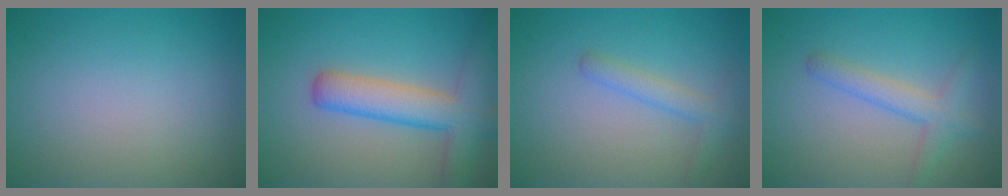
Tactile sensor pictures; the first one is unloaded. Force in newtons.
{"total": 6.2, "press": 6.1, "slide": 0.3}
{"total": 2.0, "press": 1.9, "slide": 0.1}
{"total": 2.9, "press": 2.8, "slide": 0.2}